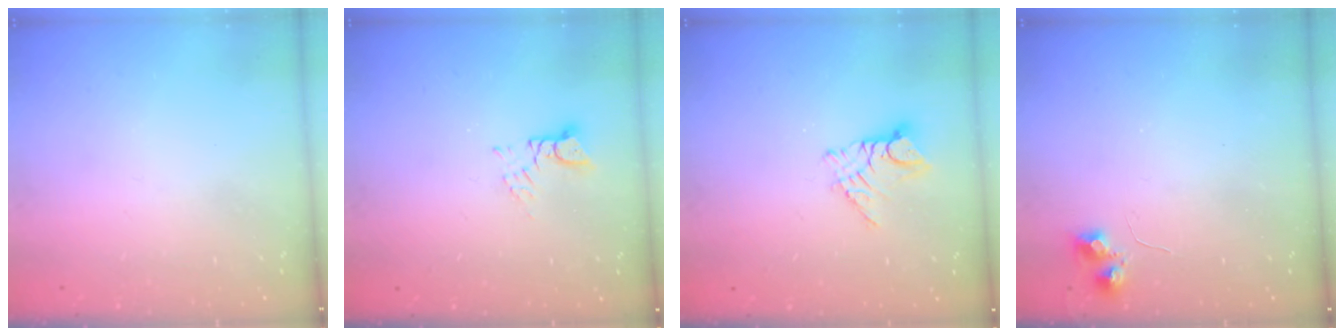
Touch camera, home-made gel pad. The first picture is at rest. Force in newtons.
{"total": 3.0, "press": 3.0, "slide": 0.4}
{"total": 9.0, "press": 9.0, "slide": 0.8}
{"total": 5.9, "press": 5.9, "slide": 0.7}